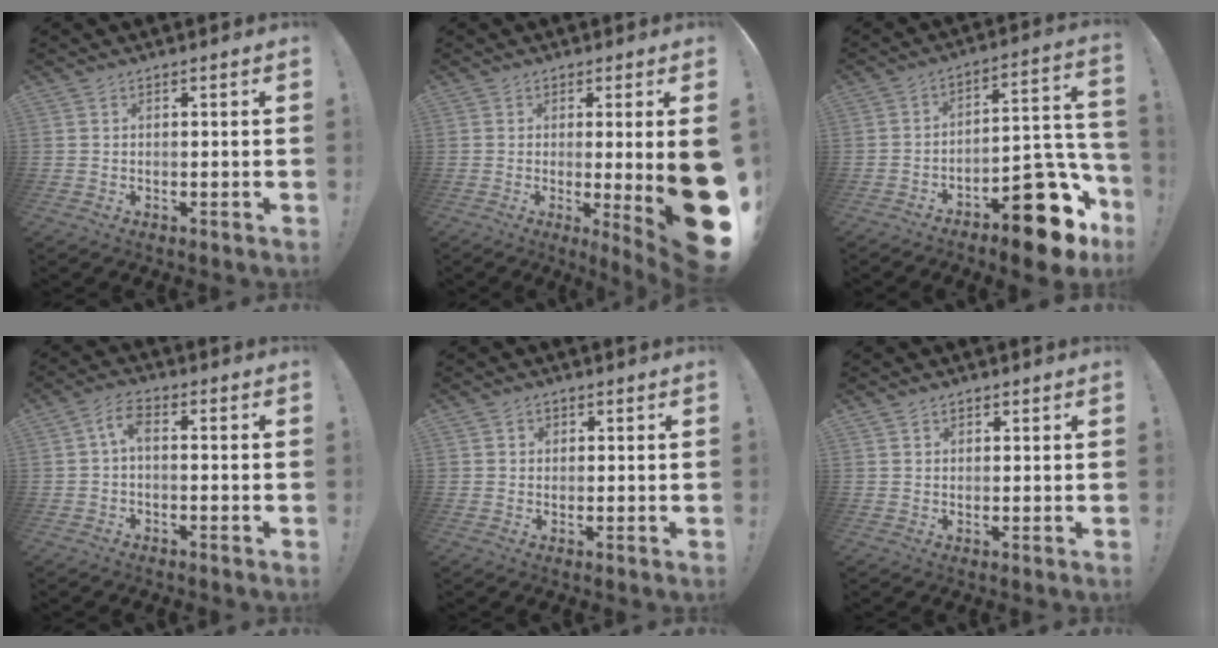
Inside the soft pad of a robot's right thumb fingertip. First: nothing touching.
{"total": 14.7, "force": [-1.4, 1.3, 14.6], "torque": [-0.190, -0.022, -0.008]}
{"total": 18.2, "force": [-12.1, 6.8, 11.8], "torque": [-0.107, 0.080, -0.191]}
{"total": 4.7, "force": [-0.1, 2.1, 4.2], "torque": [-0.100, 0.004, -0.003]}
{"total": 1.7, "force": [0.5, 1.5, 0.4], "torque": [-0.006, -0.001, 0.009]}
{"total": 1.4, "force": [0.8, 1.1, 0.4], "torque": [0.006, -0.004, 0.011]}